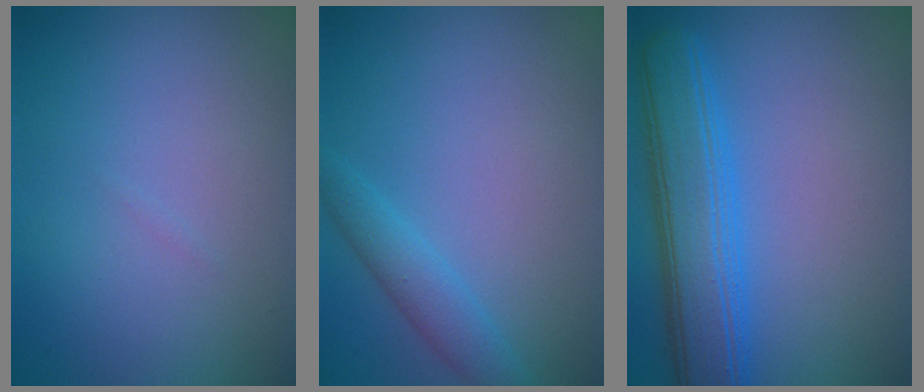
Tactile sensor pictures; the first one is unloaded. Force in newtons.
{"total": 2.2, "press": 2.2, "slide": 0.1}
{"total": 6.3, "press": 6.3, "slide": 0.1}